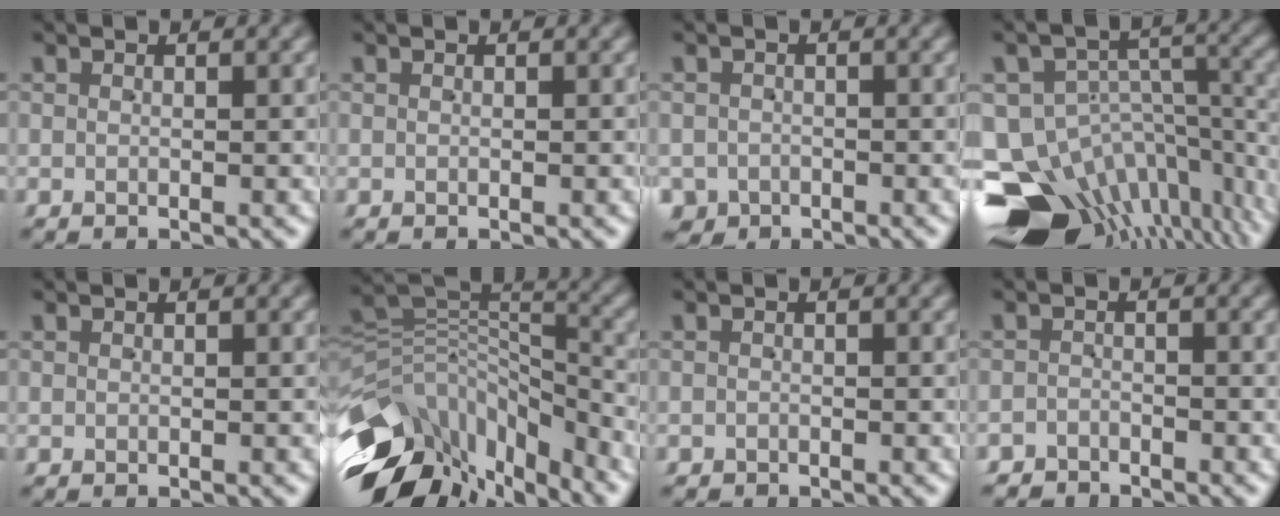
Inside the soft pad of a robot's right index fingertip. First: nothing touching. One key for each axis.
{"total": 0.0}
{"total": 3.9, "fx": -2.7, "fy": 2.7, "fz": 0.1, "tx": 0.002, "ty": -0.025, "tz": -0.042}
{"total": 18.8, "fx": -8.4, "fy": 13.9, "fz": 9.5, "tx": -0.185, "ty": -0.092, "tz": -0.112}
{"total": 0.0}
{"total": 13.5, "fx": -5.8, "fy": 8.9, "fz": 8.3, "tx": -0.134, "ty": -0.038, "tz": -0.085}
{"total": 0.9, "fx": -0.8, "fy": 0.1, "fz": -0.4, "tx": 0.012, "ty": -0.007, "tz": -0.012}
{"total": 3.0, "fx": -2.8, "fy": 0.6, "fz": -0.8, "tx": 0.017, "ty": -0.008, "tz": -0.051}